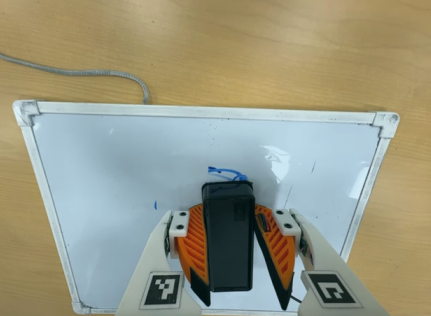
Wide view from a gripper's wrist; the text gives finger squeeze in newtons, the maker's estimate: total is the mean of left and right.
{"total": 13.0, "left": 14.8, "right": 11.2}